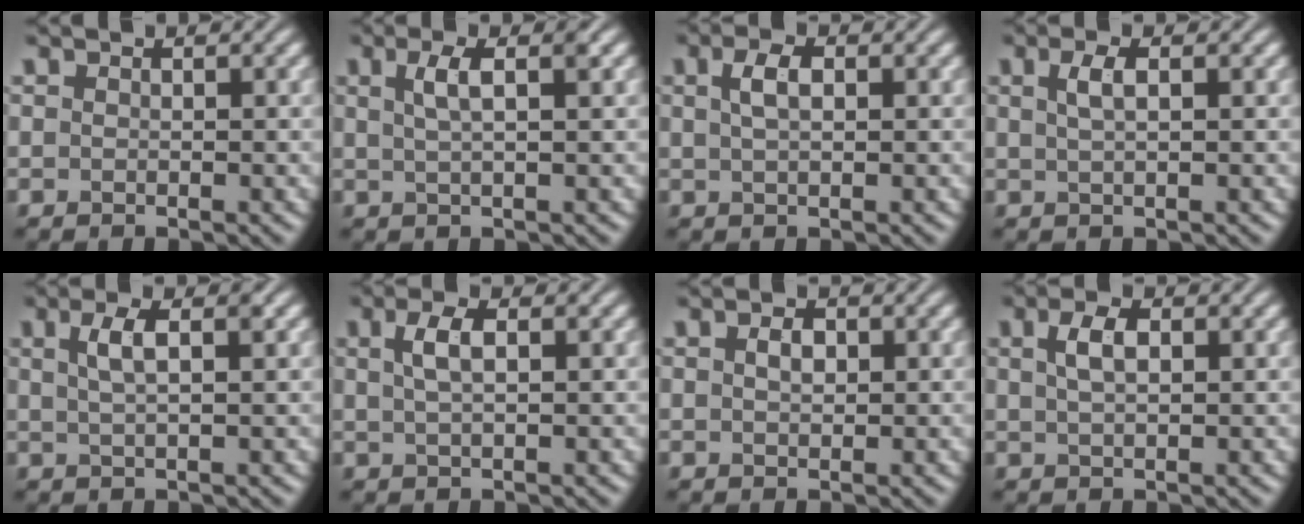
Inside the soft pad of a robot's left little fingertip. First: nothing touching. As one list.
[{"total": 2.9, "force": [0.9, 0.8, 2.6], "torque": [-0.037, 0.007, 0.013]}, {"total": 2.2, "force": [0.7, 1.0, 1.8], "torque": [-0.038, 0.005, 0.011]}, {"total": 2.0, "force": [0.7, 0.7, 1.7], "torque": [-0.030, 0.006, 0.013]}, {"total": 2.8, "force": [0.9, 0.8, 2.5], "torque": [-0.040, 0.007, 0.015]}, {"total": 2.5, "force": [0.9, 0.9, 2.2], "torque": [-0.040, 0.008, 0.014]}, {"total": 1.4, "force": [0.4, 0.9, 1.1], "torque": [-0.021, 0.003, 0.006]}, {"total": 2.6, "force": [0.9, 1.2, 2.1], "torque": [-0.043, 0.005, 0.016]}]